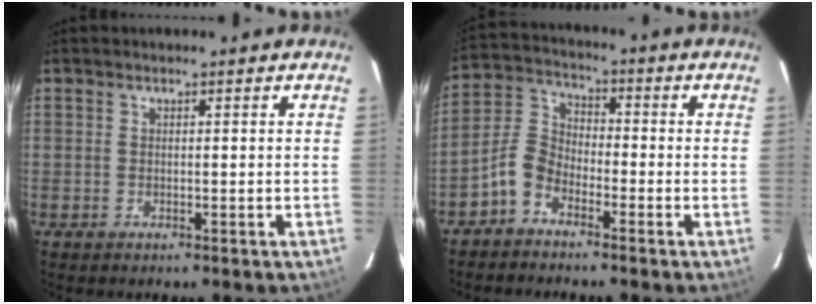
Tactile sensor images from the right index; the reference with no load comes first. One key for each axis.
{"total": 6.2, "fx": -4.1, "fy": 3.6, "fz": 3.0, "tx": -0.068, "ty": 0.022, "tz": -0.091}